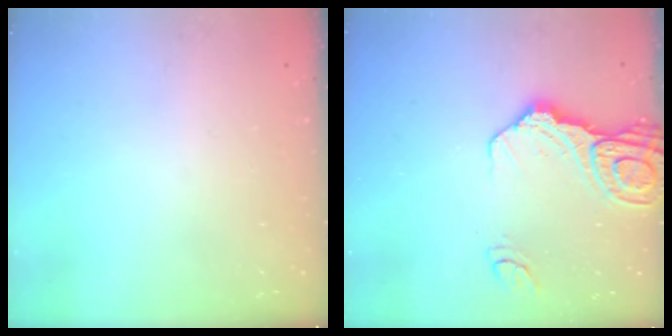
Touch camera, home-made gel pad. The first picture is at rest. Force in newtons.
{"total": 14.2, "press": 14.1, "slide": 1.7}